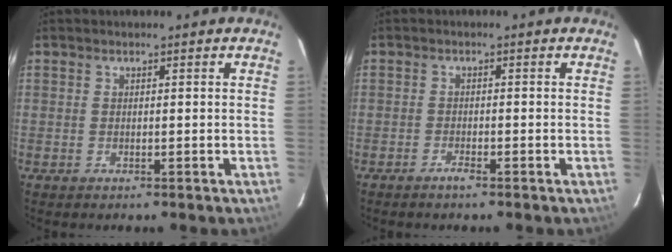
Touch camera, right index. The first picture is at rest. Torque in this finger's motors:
{"motor_torque": [0.13, -0.10, 0.05, 0.02]}